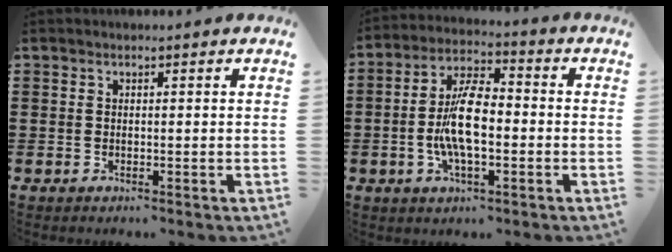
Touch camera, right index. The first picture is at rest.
{"total": 9.5, "force": [-1.4, 3.8, 8.6], "torque": [-0.182, 0.002, -0.030]}